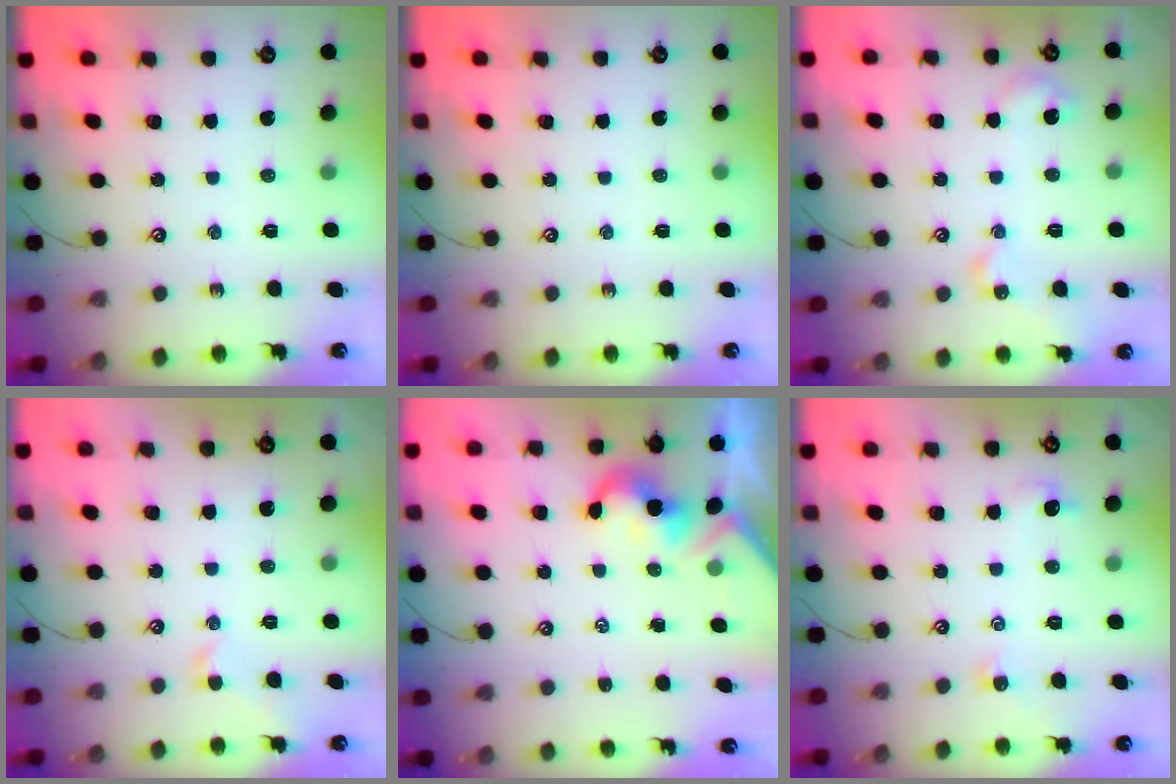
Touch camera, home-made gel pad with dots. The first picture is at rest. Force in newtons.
{"total": 0.0}
{"total": 5.7, "press": 5.7, "slide": 0.5}
{"total": 0.9, "press": 0.6, "slide": 0.7}
{"total": 2.2, "press": 2.2, "slide": 0.4}
{"total": 2.0, "press": 1.9, "slide": 0.5}